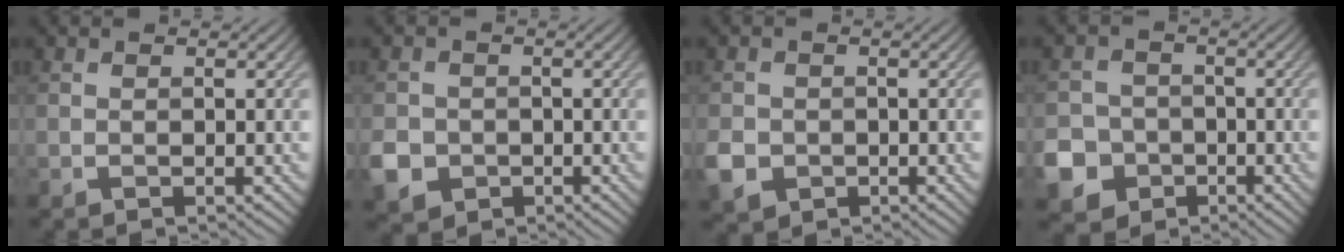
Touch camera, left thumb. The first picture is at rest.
{"total": 4.8, "force": [-1.8, 4.1, 1.8], "torque": [-0.052, -0.015, -0.042]}
{"total": 4.2, "force": [-1.5, 3.5, 1.7], "torque": [-0.047, -0.012, -0.036]}
{"total": 8.2, "force": [-3.9, 6.9, 2.2], "torque": [-0.064, -0.028, -0.091]}